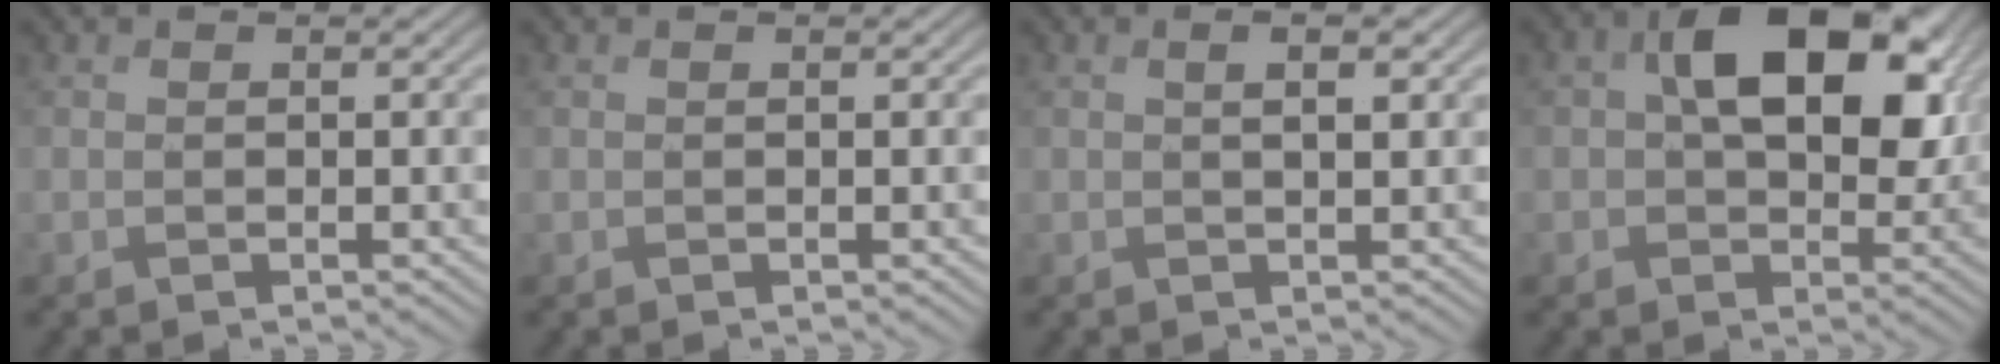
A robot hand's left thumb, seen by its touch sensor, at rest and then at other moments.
{"total": 0.0}
{"total": 2.3, "force": [0.7, 0.6, 2.1], "torque": [-0.020, -0.007, 0.012]}
{"total": 13.4, "force": [3.1, 8.4, 9.9], "torque": [-0.170, 0.000, 0.055]}